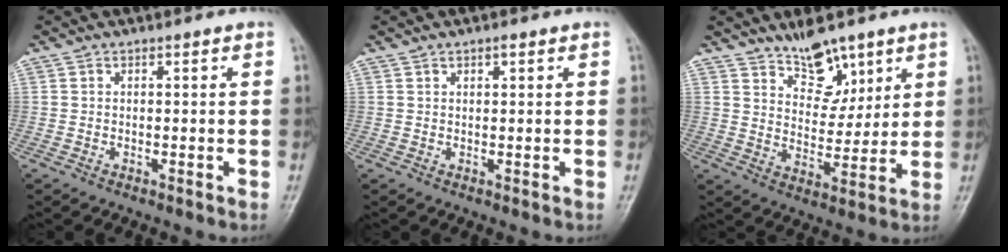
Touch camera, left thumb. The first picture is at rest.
{"total": 1.2, "force": [0.7, 0.5, 0.8], "torque": [-0.008, -0.001, 0.009]}
{"total": 9.1, "force": [6.5, 4.6, 4.3], "torque": [-0.033, -0.049, 0.113]}